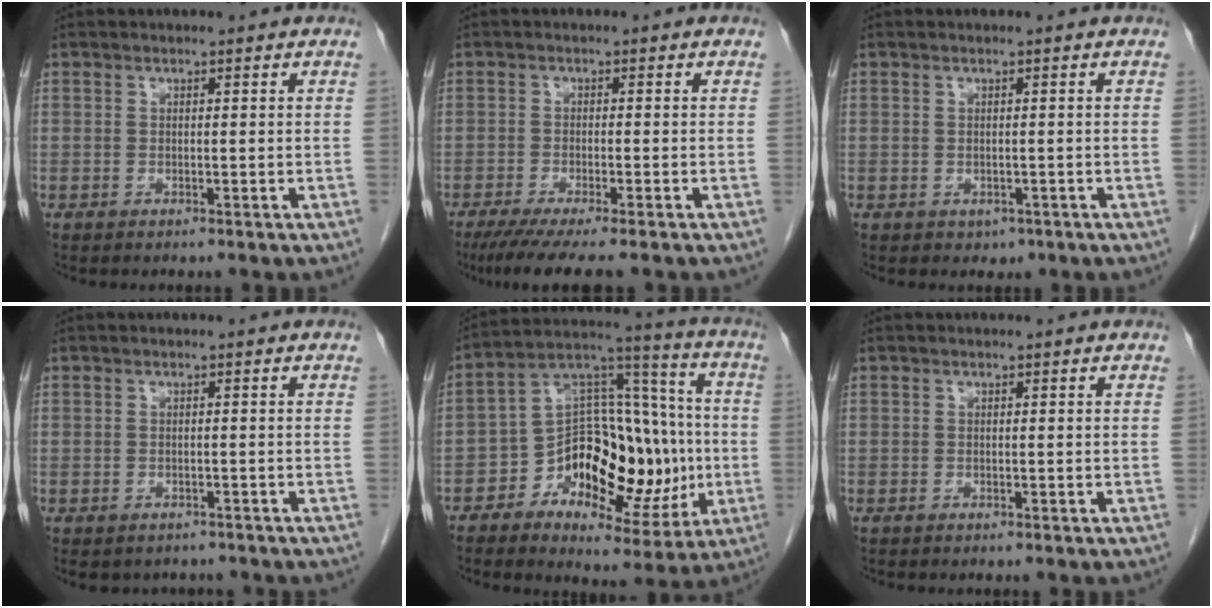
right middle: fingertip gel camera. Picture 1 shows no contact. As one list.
[{"total": 7.2, "force": [-5.7, -0.1, 4.4], "torque": [-0.063, -0.018, -0.092]}, {"total": 1.1, "force": [-0.2, 1.0, 0.3], "torque": [-0.007, 0.002, 0.004]}, {"total": 3.8, "force": [-3.1, 2.1, 0.4], "torque": [0.000, 0.006, -0.038]}, {"total": 18.0, "force": [-3.4, 10.2, 14.4], "torque": [-0.211, 0.044, -0.047]}, {"total": 0.0}]